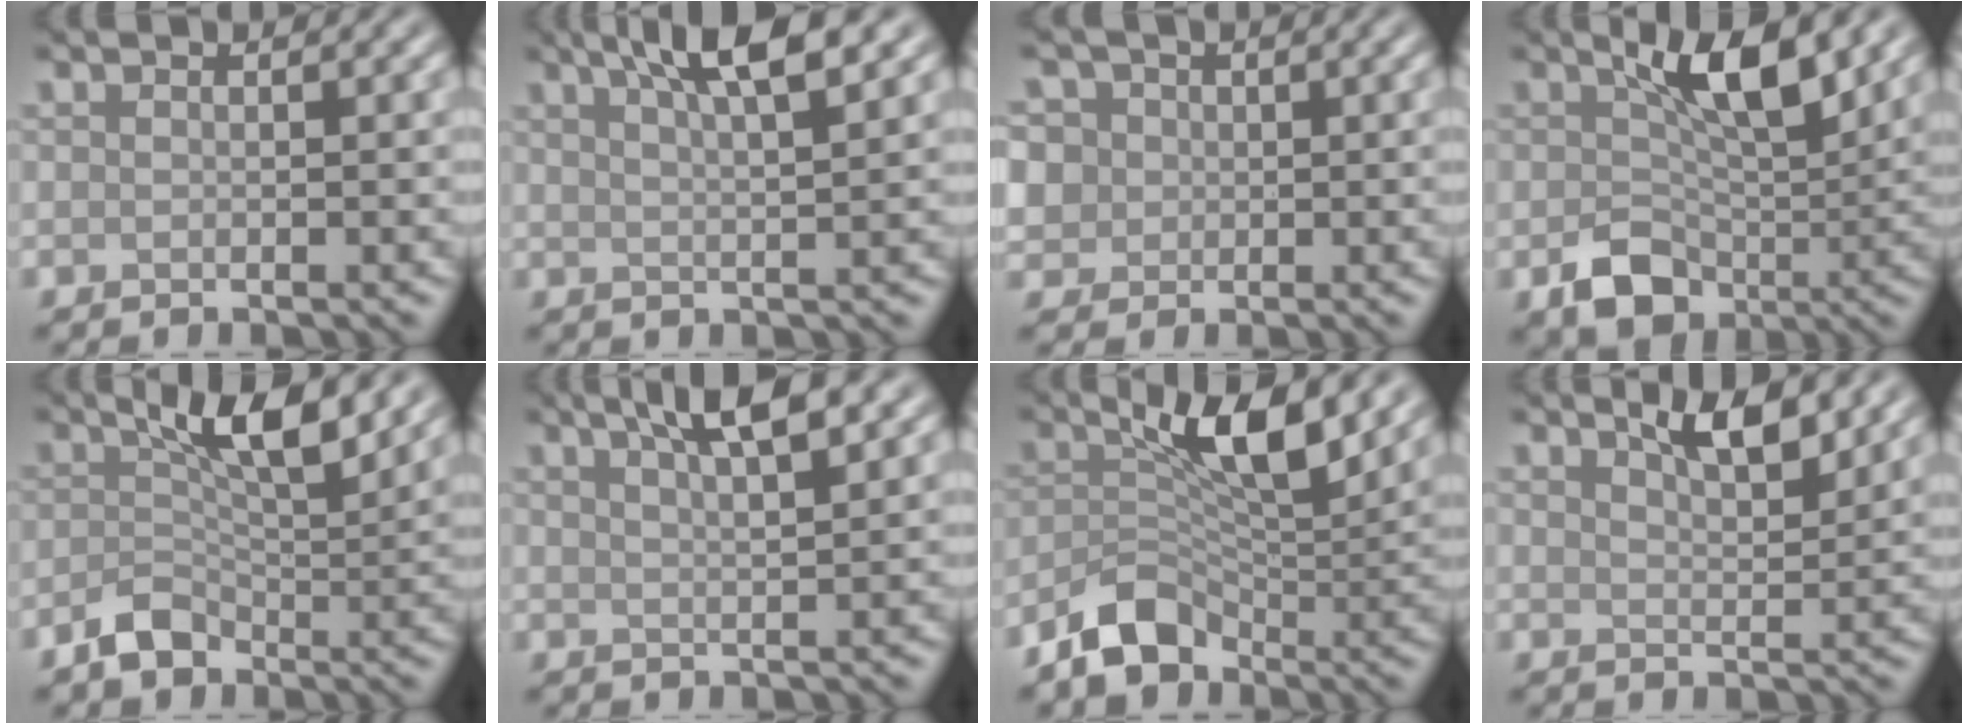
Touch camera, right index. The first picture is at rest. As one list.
[{"total": 5.8, "force": [3.5, 1.3, 4.4], "torque": [-0.058, 0.020, 0.050]}, {"total": 6.3, "force": [2.0, 5.3, 2.5], "torque": [-0.059, 0.028, 0.016]}, {"total": 6.5, "force": [0.6, 4.0, 5.0], "torque": [-0.082, -0.010, 0.014]}, {"total": 4.3, "force": [0.0, 2.3, 3.6], "torque": [-0.058, 0.006, 0.000]}, {"total": 5.0, "force": [3.2, 1.2, 3.8], "torque": [-0.051, 0.017, 0.047]}, {"total": 5.5, "force": [-1.1, 3.3, 4.3], "torque": [-0.058, 0.006, -0.020]}, {"total": 4.0, "force": [2.8, 1.1, 2.6], "torque": [-0.036, 0.005, 0.038]}]